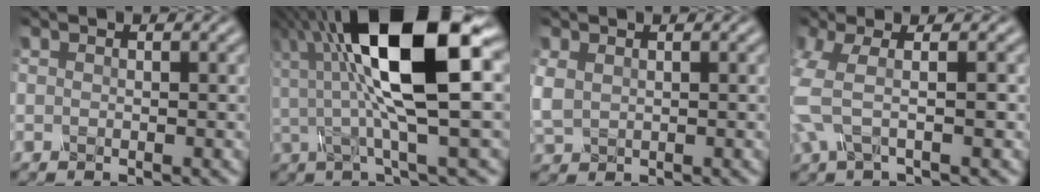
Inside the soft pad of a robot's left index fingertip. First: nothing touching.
{"total": 13.3, "force": [3.2, 3.5, 12.5], "torque": [-0.219, 0.015, 0.053]}
{"total": 1.9, "force": [0.5, 1.4, 1.2], "torque": [-0.036, 0.000, 0.015]}
{"total": 4.2, "force": [-0.2, 1.3, 4.0], "torque": [-0.097, -0.005, -0.008]}